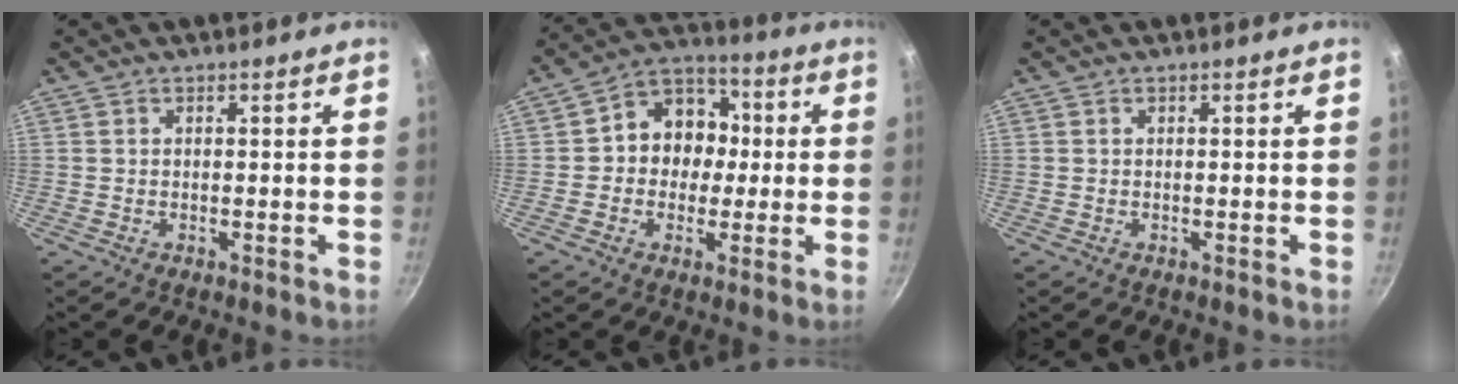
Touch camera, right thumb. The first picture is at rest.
{"total": 11.3, "force": [0.2, 9.7, 5.8], "torque": [-0.035, 0.030, -0.017]}
{"total": 0.0}